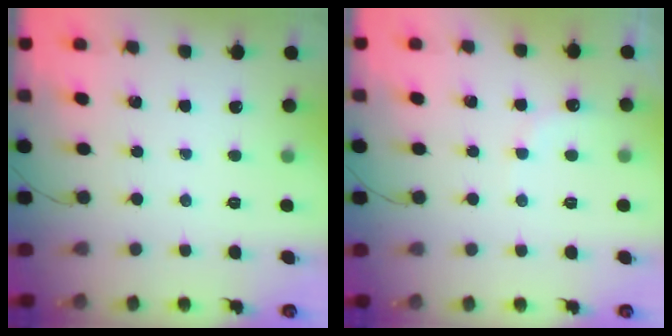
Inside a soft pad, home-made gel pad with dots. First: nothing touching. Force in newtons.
{"total": 7.2, "press": 7.2, "slide": 1.1}